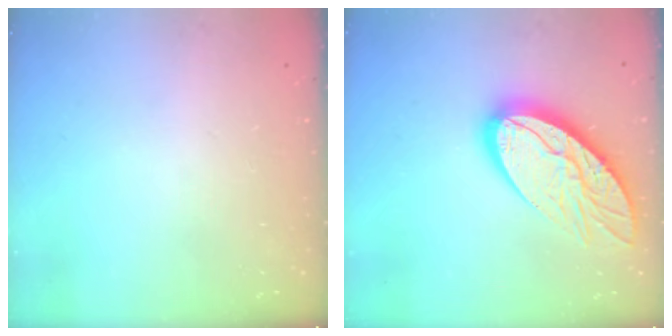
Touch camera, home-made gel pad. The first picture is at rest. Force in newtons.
{"total": 17.2, "press": 17.2, "slide": 1.5}